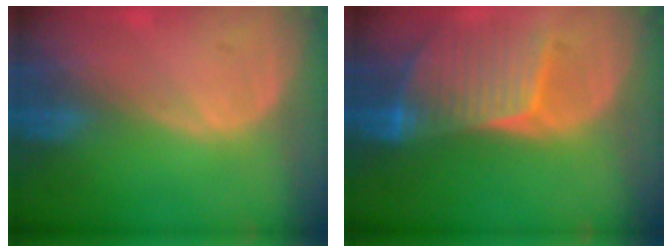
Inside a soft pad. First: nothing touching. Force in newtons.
{"total": 8.6, "press": 7.8, "slide": 3.8}